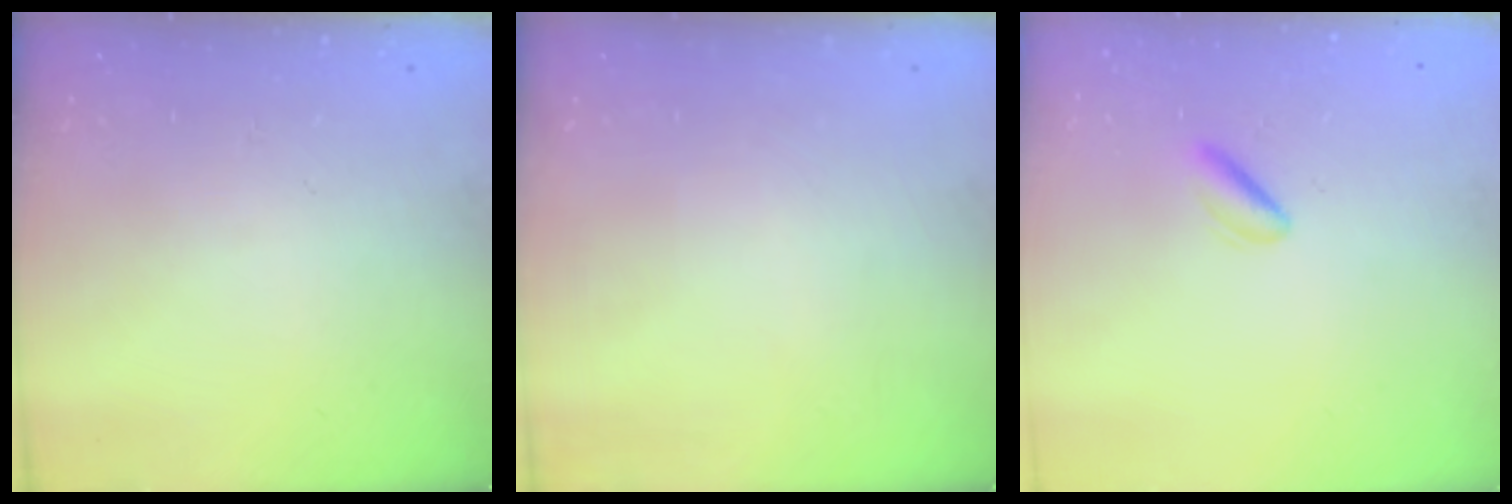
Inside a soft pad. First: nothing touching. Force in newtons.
{"total": 0.0}
{"total": 1.6, "press": 1.3, "slide": 1.0}